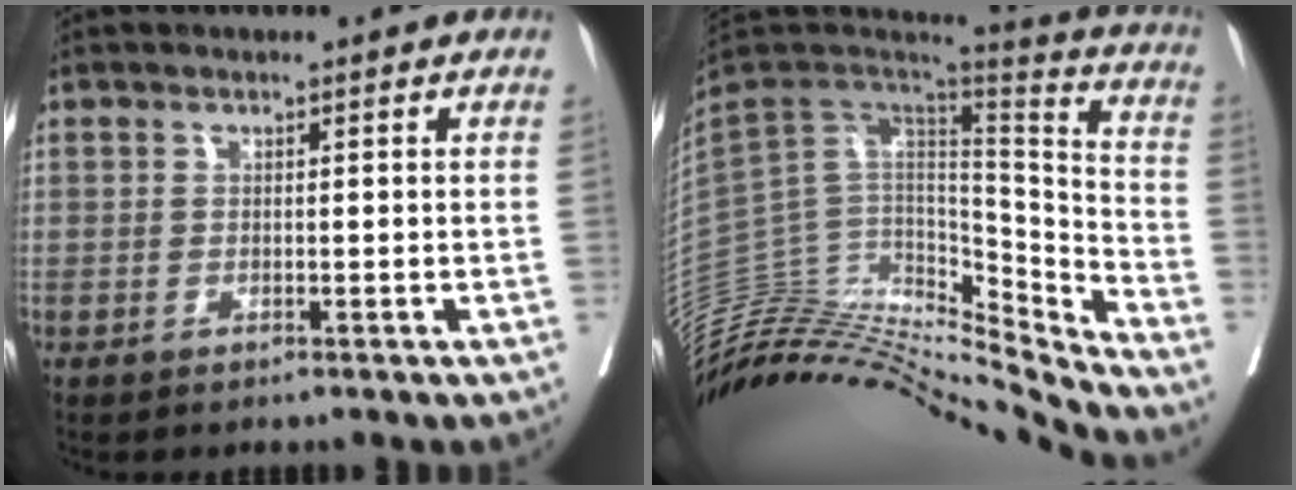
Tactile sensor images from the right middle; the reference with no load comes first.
{"total": 29.6, "force": [-28.3, 3.6, 8.0], "torque": [-0.147, 0.014, -0.443]}